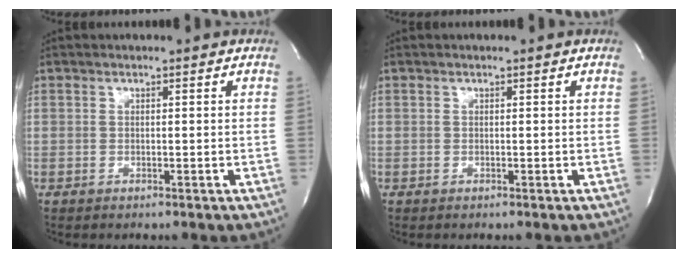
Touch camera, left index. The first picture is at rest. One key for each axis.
{"total": 0.0}